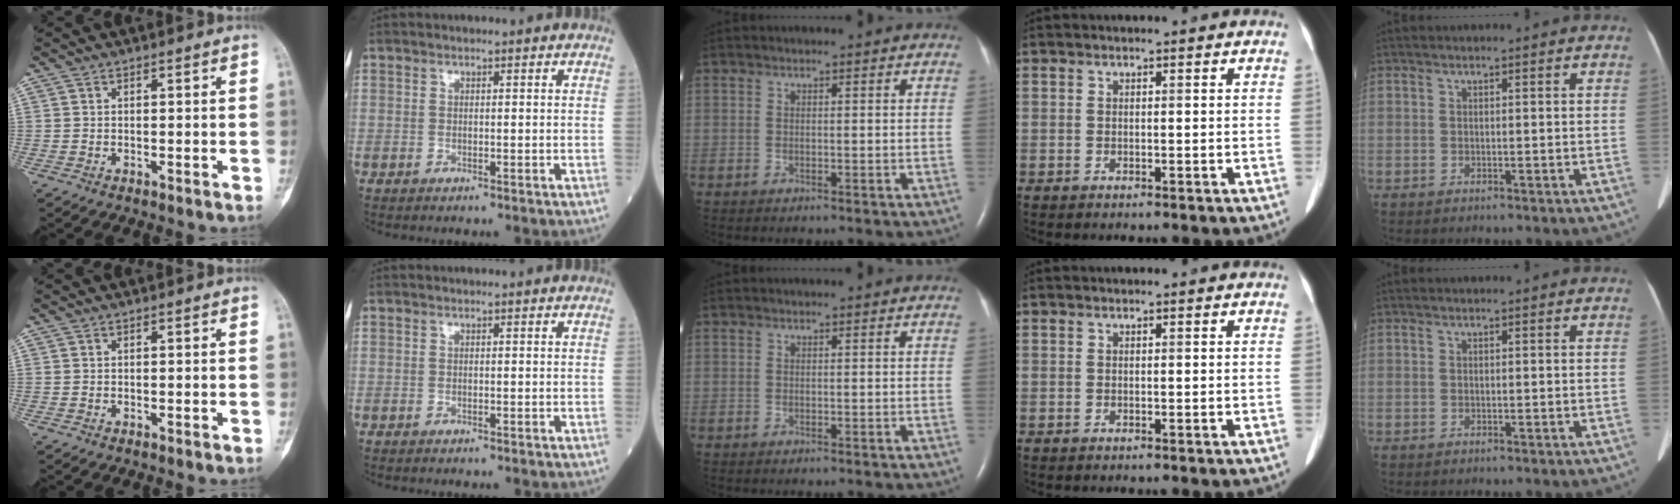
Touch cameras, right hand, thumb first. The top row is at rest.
{}